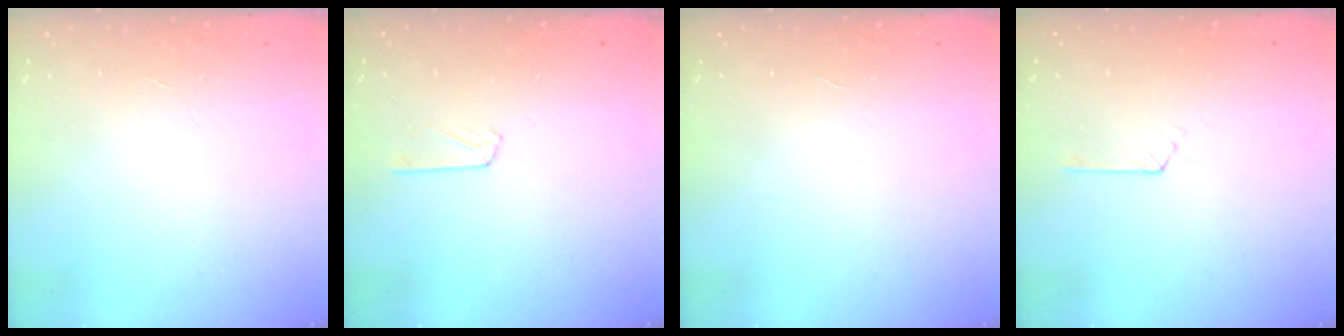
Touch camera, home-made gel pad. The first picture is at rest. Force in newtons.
{"total": 2.5, "press": 2.4, "slide": 0.3}
{"total": 0.0}
{"total": 2.0, "press": 2.0, "slide": 0.2}